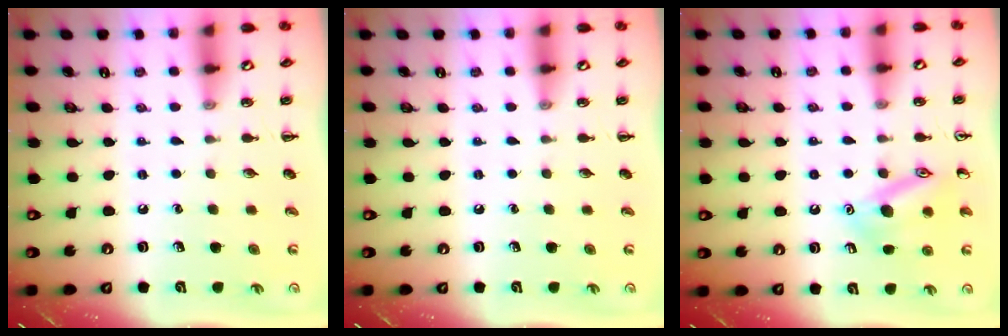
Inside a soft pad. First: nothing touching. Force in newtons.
{"total": 0.0}
{"total": 14.0, "press": 13.9, "slide": 1.1}